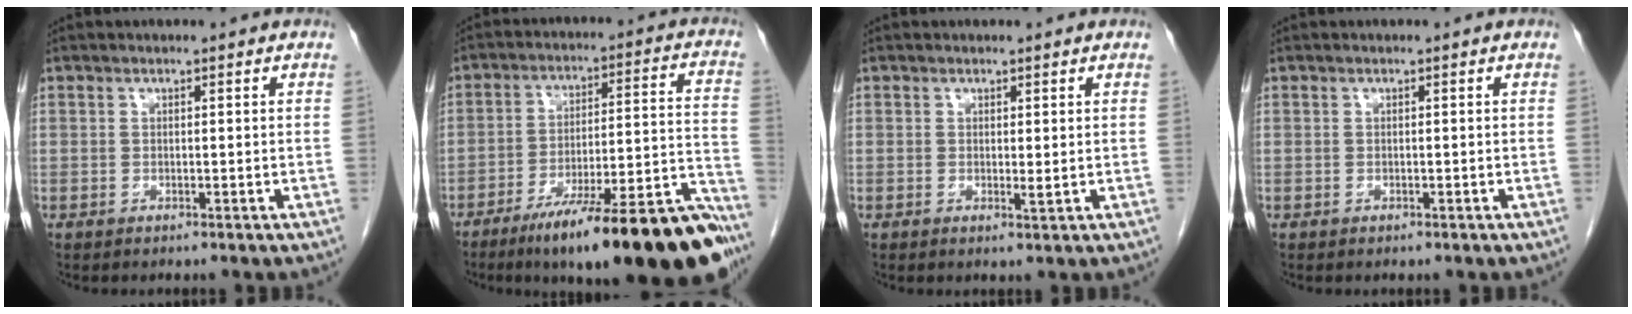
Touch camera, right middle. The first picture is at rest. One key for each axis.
{"total": 24.7, "fx": -18.1, "fy": 2.7, "fz": 16.6, "tx": -0.152, "ty": 0.017, "tz": -0.269}
{"total": 0.9, "fx": 0.3, "fy": 0.0, "fz": 0.8, "tx": -0.018, "ty": -0.006, "tz": 0.007}
{"total": 0.0}